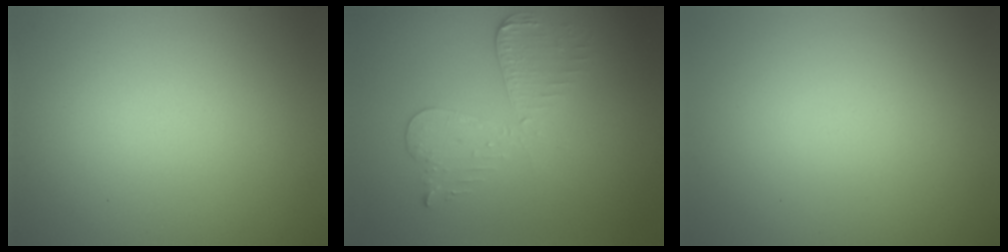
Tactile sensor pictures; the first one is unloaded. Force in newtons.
{"total": 3.0, "press": 2.7, "slide": 1.2}
{"total": 0.0}